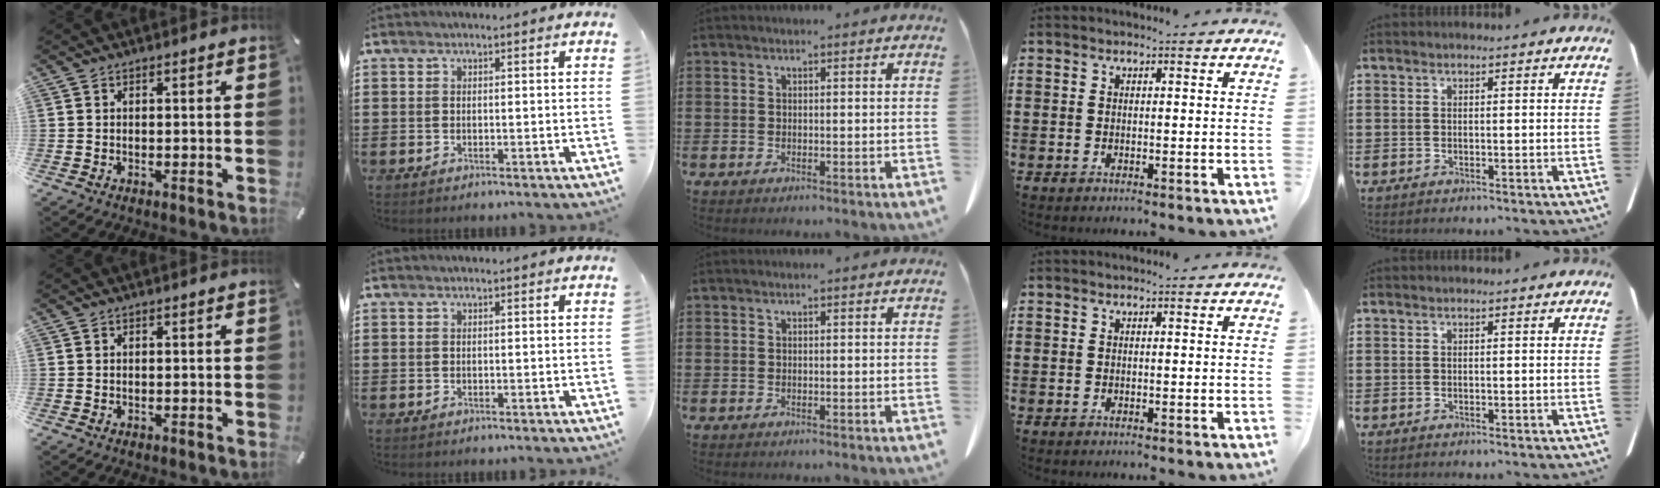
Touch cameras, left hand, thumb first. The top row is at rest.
{}